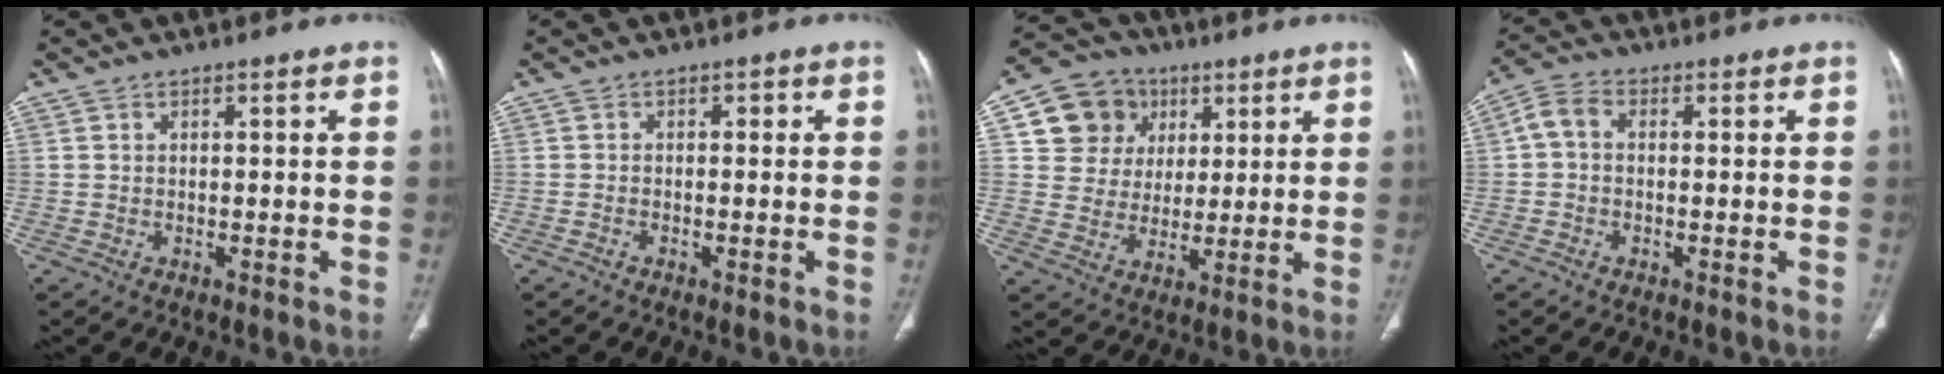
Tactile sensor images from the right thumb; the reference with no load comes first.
{"total": 0.6, "force": [-0.3, 0.4, 0.3], "torque": [0.003, 0.002, -0.011]}
{"total": 12.1, "force": [4.3, 10.8, 3.3], "torque": [-0.025, 0.003, 0.076]}
{"total": 4.2, "force": [0.1, 2.9, 3.0], "torque": [-0.058, 0.013, -0.009]}